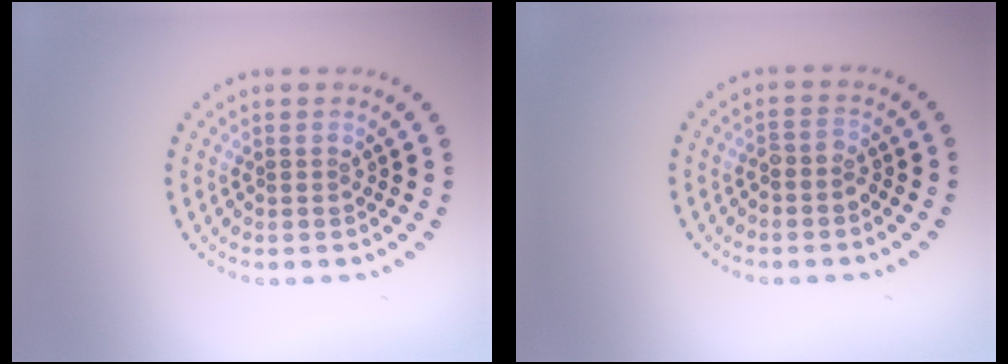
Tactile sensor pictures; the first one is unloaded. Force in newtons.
{"total": 1.1, "press": 0.9, "slide": 0.6}